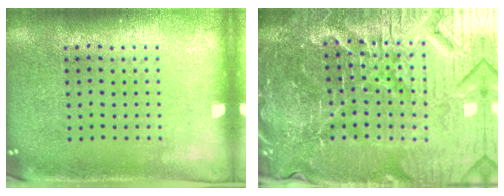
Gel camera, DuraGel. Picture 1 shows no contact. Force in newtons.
{"total": 5.9, "press": 5.5, "slide": 2.2}